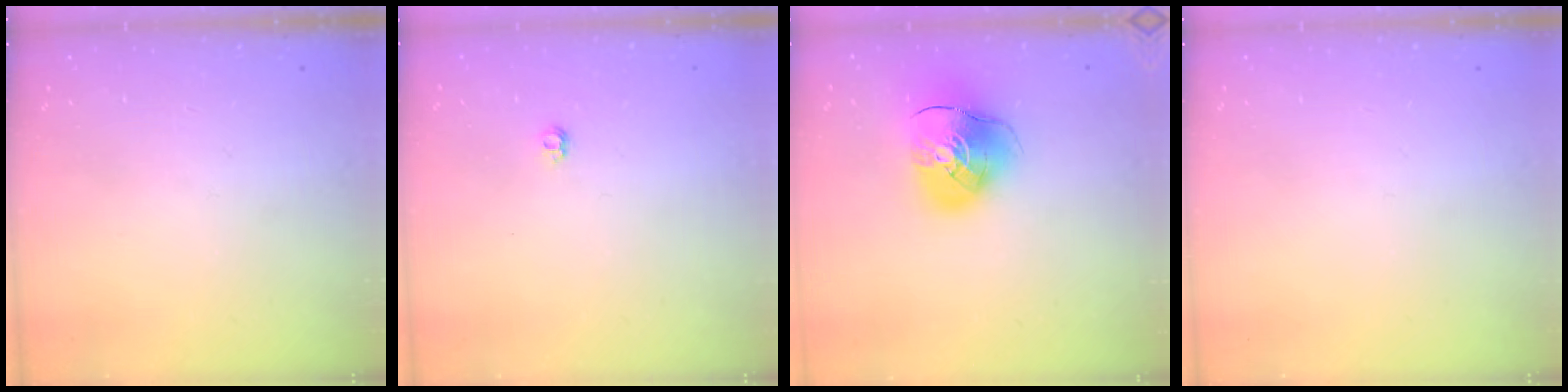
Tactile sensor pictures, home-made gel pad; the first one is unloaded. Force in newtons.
{"total": 3.9, "press": 3.9, "slide": 0.5}
{"total": 12.7, "press": 12.5, "slide": 1.8}
{"total": 0.0}